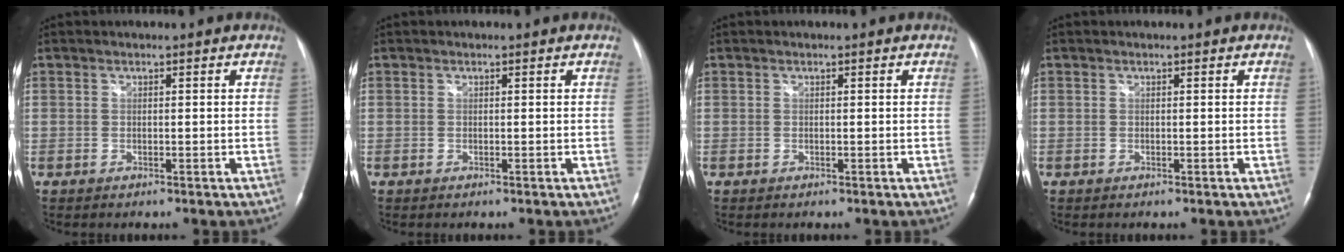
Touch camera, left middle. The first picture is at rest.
{"total": 0.0}
{"total": 0.0}
{"total": 0.0}